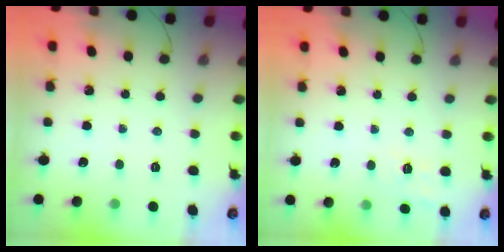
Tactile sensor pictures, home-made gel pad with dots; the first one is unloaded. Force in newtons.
{"total": 7.0, "press": 6.7, "slide": 2.0}